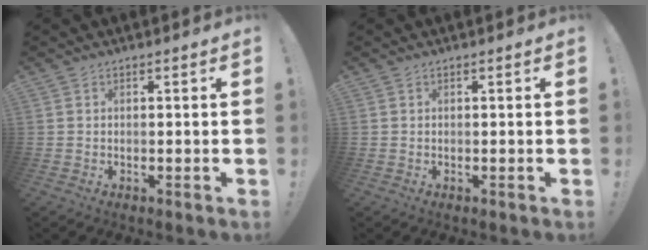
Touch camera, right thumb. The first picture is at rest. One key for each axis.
{"total": 0.0}